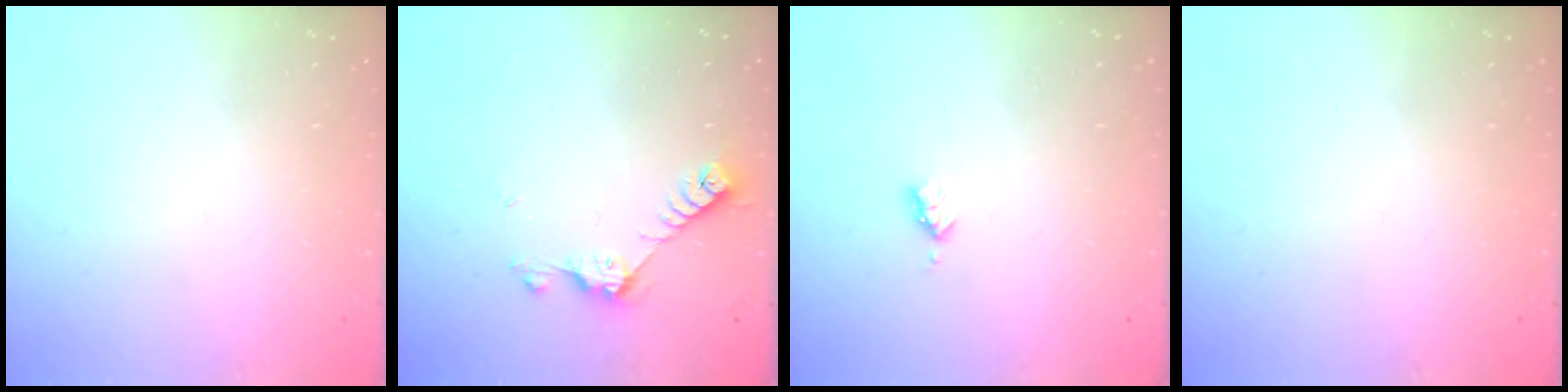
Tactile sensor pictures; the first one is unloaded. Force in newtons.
{"total": 7.2, "press": 7.2, "slide": 0.9}
{"total": 2.9, "press": 2.9, "slide": 0.5}
{"total": 0.0}